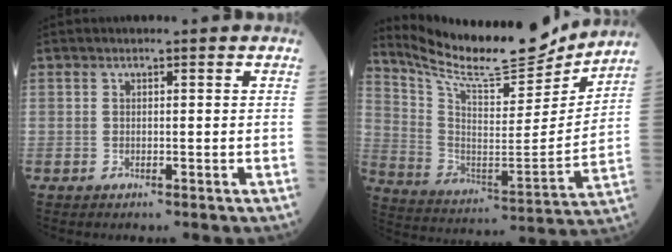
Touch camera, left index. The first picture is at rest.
{"total": 18.8, "force": [17.5, 2.3, 6.4], "torque": [-0.134, -0.043, 0.284]}